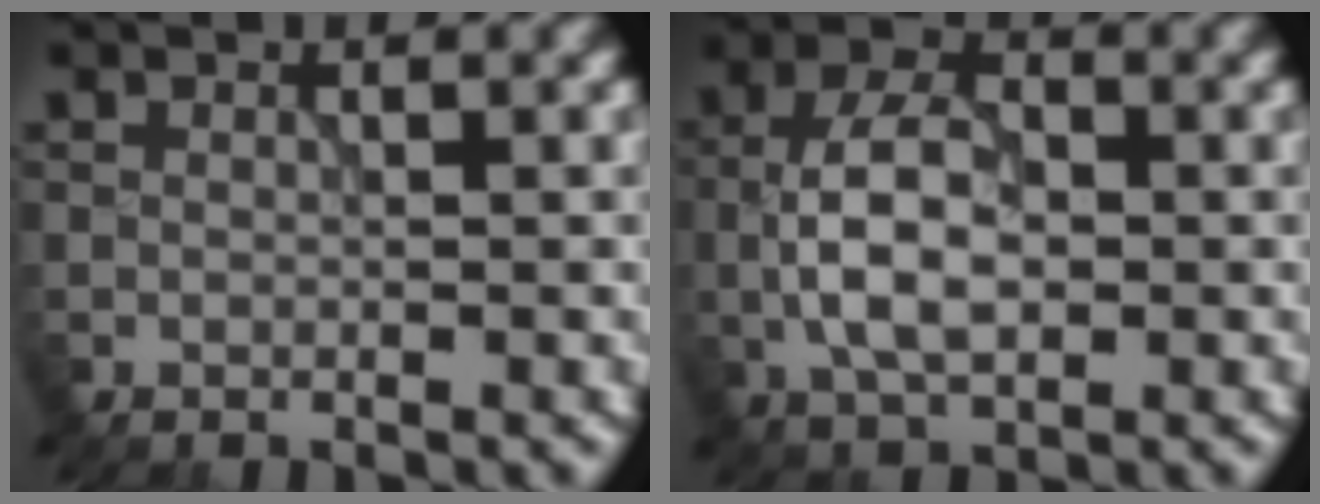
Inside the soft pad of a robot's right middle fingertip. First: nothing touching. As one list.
[{"total": 6.0, "force": [-1.0, 3.2, 5.0], "torque": [-0.099, 0.006, -0.025]}]